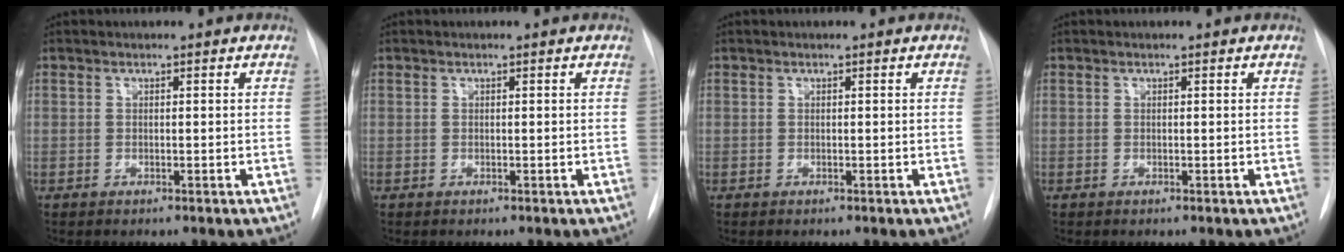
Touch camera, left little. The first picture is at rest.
{"total": 0.0}
{"total": 0.0}
{"total": 0.0}